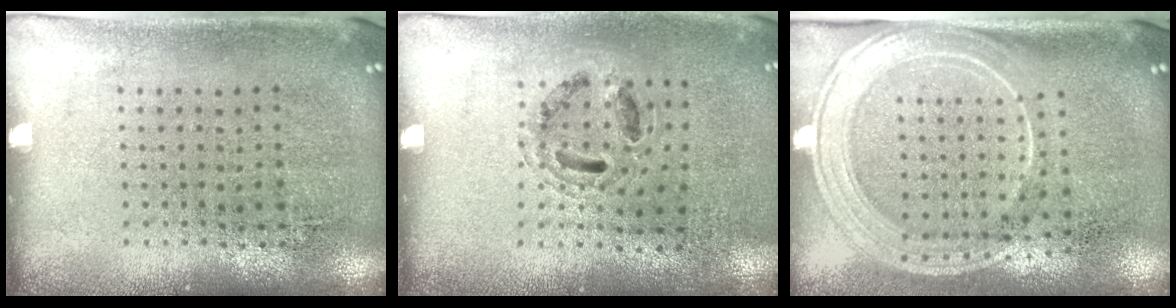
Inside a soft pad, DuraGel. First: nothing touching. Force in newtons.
{"total": 0.8, "press": 0.8, "slide": 0.3}
{"total": 2.1, "press": 1.8, "slide": 1.1}